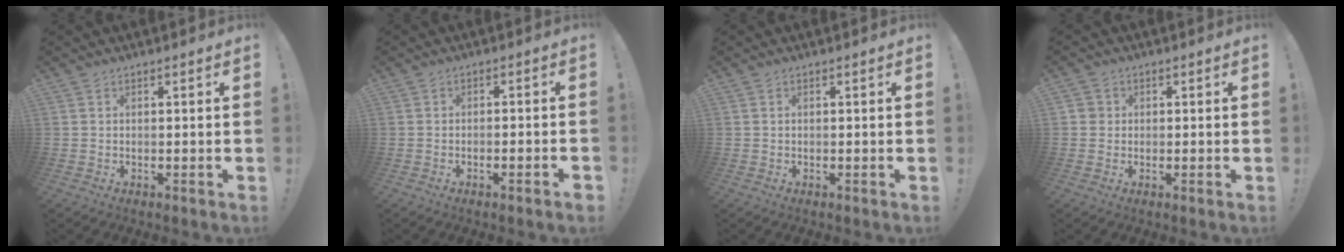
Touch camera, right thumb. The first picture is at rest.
{"total": 2.3, "force": [-1.7, 0.0, 1.6], "torque": [-0.026, 0.002, -0.027]}
{"total": 0.0}
{"total": 2.3, "force": [-0.2, 2.2, 0.6], "torque": [-0.008, 0.007, -0.003]}